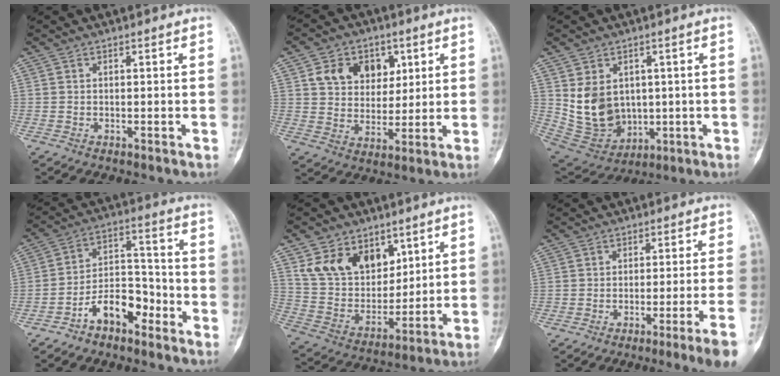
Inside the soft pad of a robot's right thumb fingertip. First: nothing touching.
{"total": 12.5, "force": [5.6, 9.4, 6.1], "torque": [-0.059, -0.026, 0.102]}
{"total": 11.9, "force": [1.5, 9.5, 6.9], "torque": [-0.094, -0.011, 0.060]}
{"total": 10.5, "force": [-6.4, 5.6, 6.1], "torque": [-0.091, 0.073, -0.121]}
{"total": 15.0, "force": [7.6, 10.3, 7.9], "torque": [-0.102, -0.039, 0.158]}
{"total": 9.9, "force": [-6.2, -1.4, 7.6], "torque": [-0.117, 0.032, -0.088]}